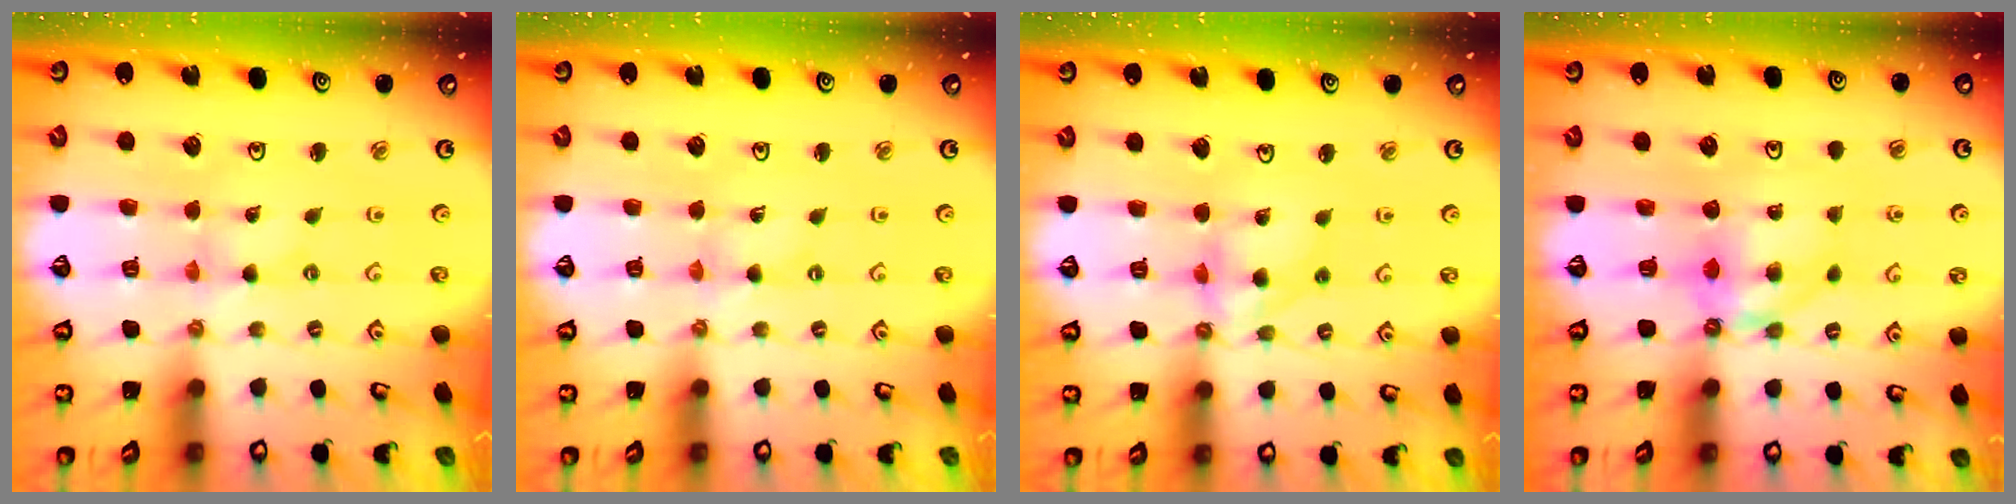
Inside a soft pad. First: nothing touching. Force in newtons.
{"total": 0.0}
{"total": 9.3, "press": 9.3, "slide": 0.9}
{"total": 7.2, "press": 7.2, "slide": 0.2}